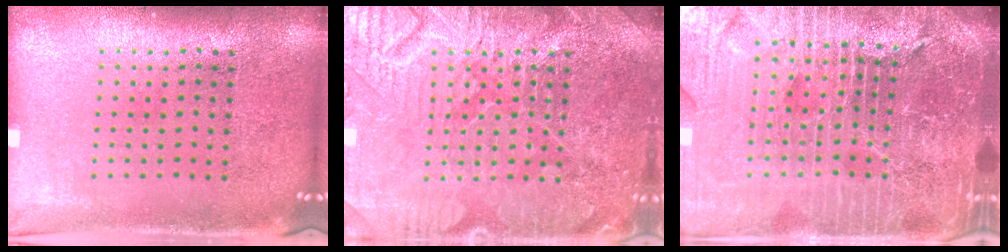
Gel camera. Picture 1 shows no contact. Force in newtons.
{"total": 6.4, "press": 6.4, "slide": 0.8}
{"total": 6.2, "press": 5.5, "slide": 2.9}